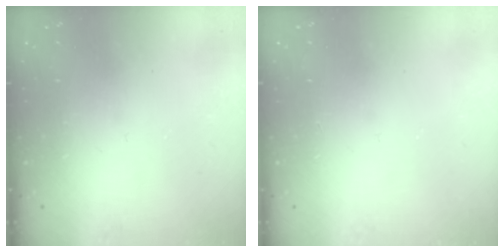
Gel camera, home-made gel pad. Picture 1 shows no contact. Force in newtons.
{"total": 1.7, "press": 1.7, "slide": 0.2}